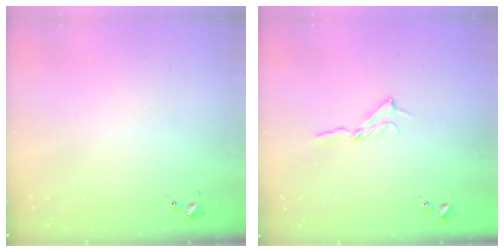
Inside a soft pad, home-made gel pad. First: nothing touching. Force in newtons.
{"total": 5.1, "press": 5.1, "slide": 0.6}